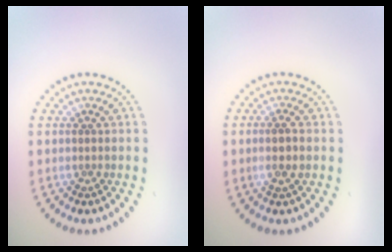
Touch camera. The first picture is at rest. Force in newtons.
{"total": 1.5, "press": 1.3, "slide": 0.7}